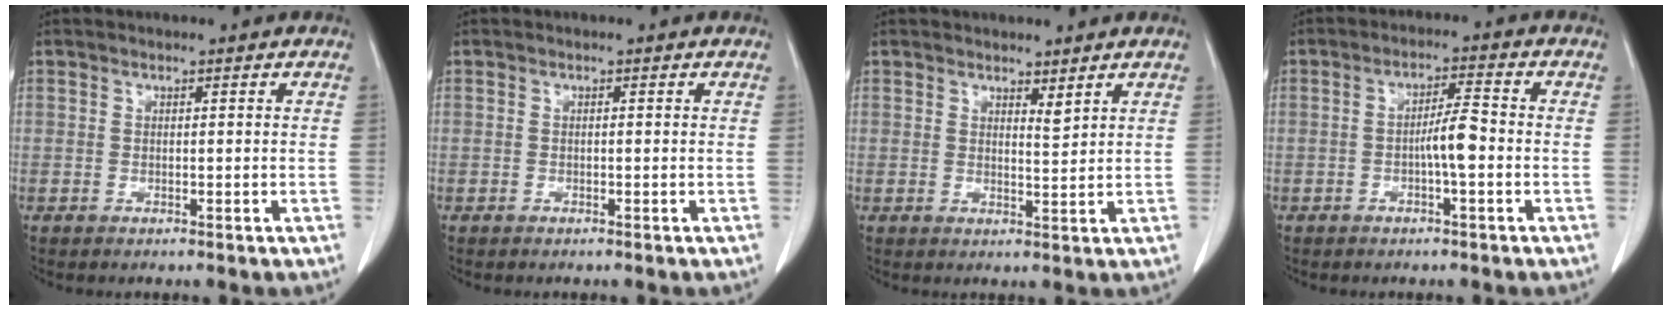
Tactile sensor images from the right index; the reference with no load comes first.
{"total": 0.0}
{"total": 1.9, "force": [1.6, 0.3, 1.0], "torque": [-0.021, -0.010, 0.031]}
{"total": 4.5, "force": [-1.1, 0.3, 4.3], "torque": [-0.074, 0.008, -0.020]}